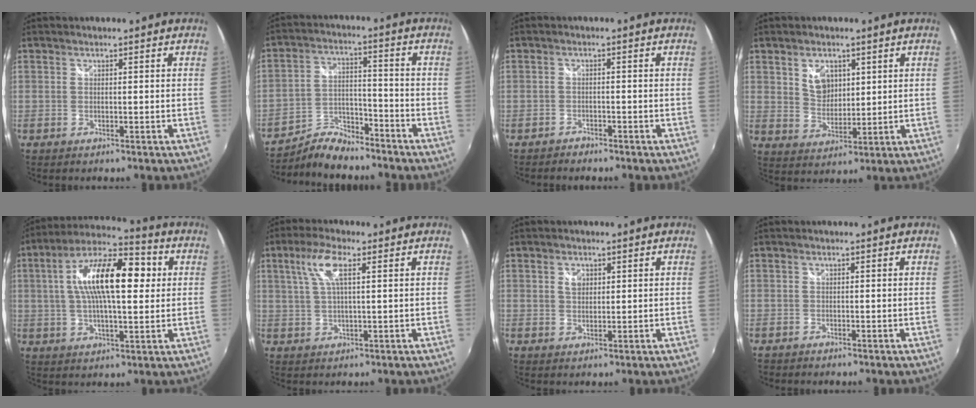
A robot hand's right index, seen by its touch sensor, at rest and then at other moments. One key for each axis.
{"total": 8.7, "fx": -7.9, "fy": 2.9, "fz": 2.3, "tx": -0.062, "ty": 0.017, "tz": -0.138}
{"total": 2.1, "fx": -2.0, "fy": 0.7, "fz": 0.0, "tx": -0.008, "ty": -0.005, "tz": -0.036}
{"total": 5.8, "fx": 2.5, "fy": 4.1, "fz": 3.3, "tx": -0.051, "ty": 0.003, "tz": 0.051}
{"total": 16.9, "fx": 3.0, "fy": 6.1, "fz": 15.4, "tx": -0.276, "ty": 0.025, "tz": 0.039}
{"total": 6.4, "fx": 2.5, "fy": 1.6, "fz": 5.7, "tx": -0.115, "ty": 0.009, "tz": 0.050}
{"total": 2.3, "fx": 0.9, "fy": 1.7, "fz": 1.2, "tx": -0.017, "ty": 0.003, "tz": 0.016}
{"total": 0.8, "fx": -0.6, "fy": 0.5, "fz": -0.3, "tx": 0.002, "ty": 0.000, "tz": -0.011}